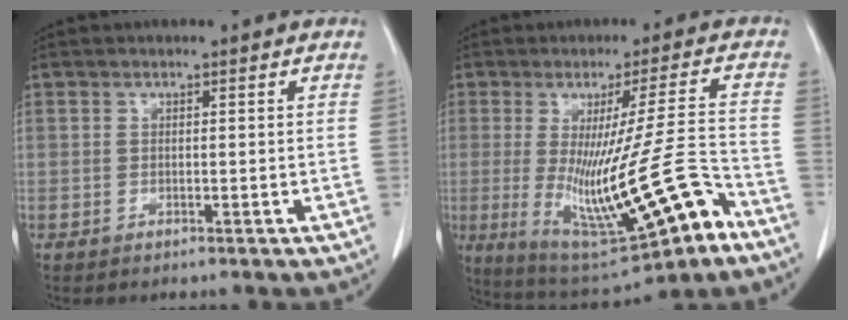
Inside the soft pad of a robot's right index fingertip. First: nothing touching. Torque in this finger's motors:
{"motor_torque": [2.00, -0.14, 0.82, 0.21]}